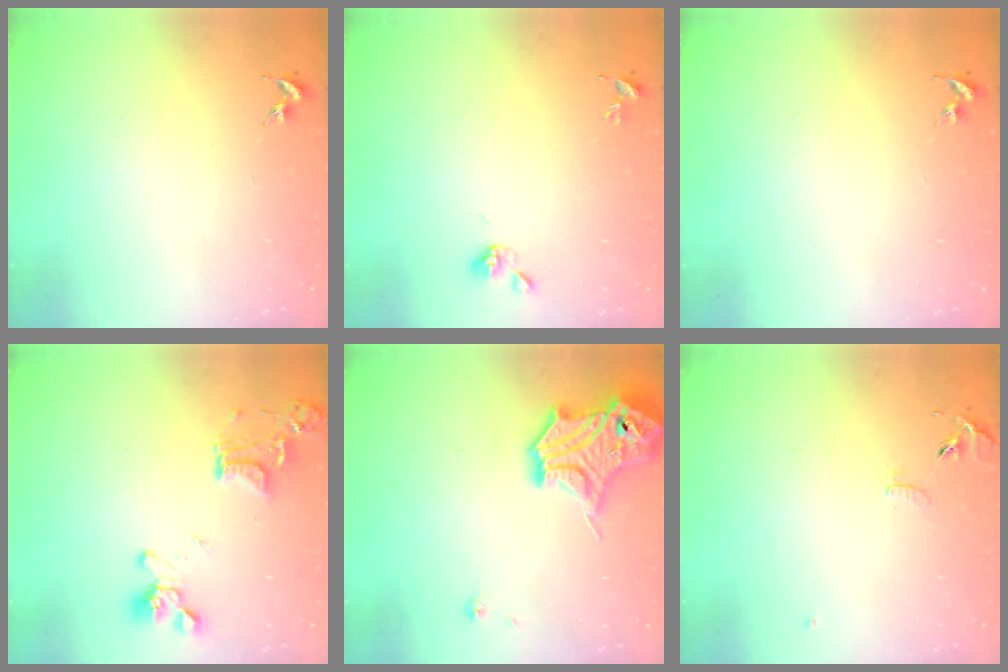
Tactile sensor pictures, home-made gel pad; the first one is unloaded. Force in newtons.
{"total": 5.2, "press": 5.1, "slide": 0.6}
{"total": 0.0}
{"total": 15.8, "press": 15.7, "slide": 1.4}
{"total": 15.5, "press": 15.4, "slide": 1.8}
{"total": 6.9, "press": 6.9, "slide": 0.6}